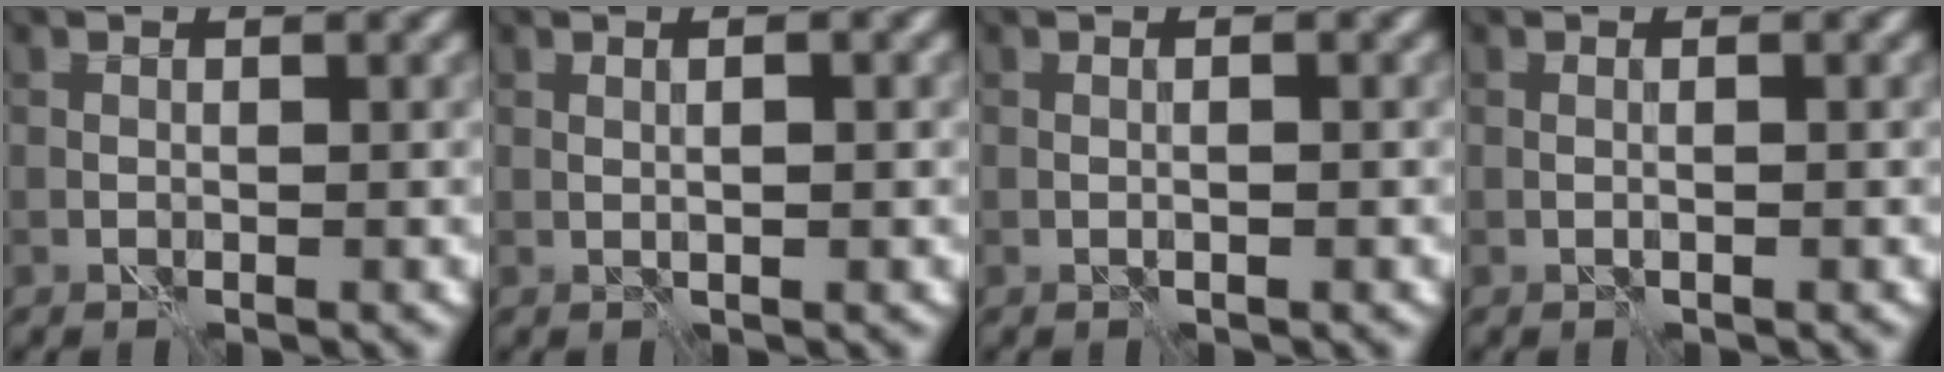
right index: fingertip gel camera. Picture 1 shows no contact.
{"total": 1.0, "force": [0.0, -0.1, 1.0], "torque": [-0.018, -0.002, 0.002]}
{"total": 0.5, "force": [-0.2, -0.2, 0.4], "torque": [-0.010, -0.001, -0.004]}
{"total": 0.0}